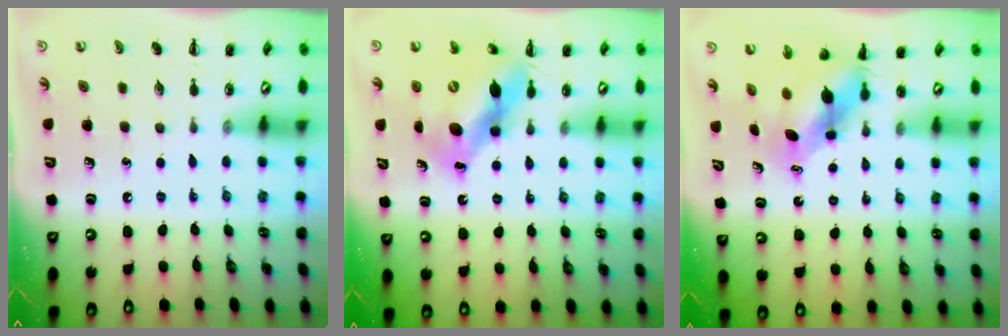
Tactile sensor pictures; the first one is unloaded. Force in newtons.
{"total": 12.0, "press": 11.7, "slide": 2.8}
{"total": 5.6, "press": 5.5, "slide": 1.1}